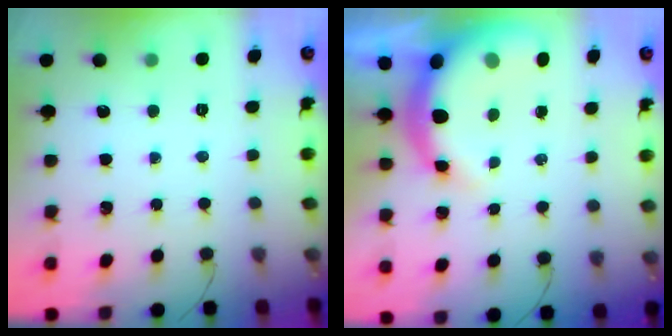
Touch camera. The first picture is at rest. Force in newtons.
{"total": 10.9, "press": 10.6, "slide": 2.5}